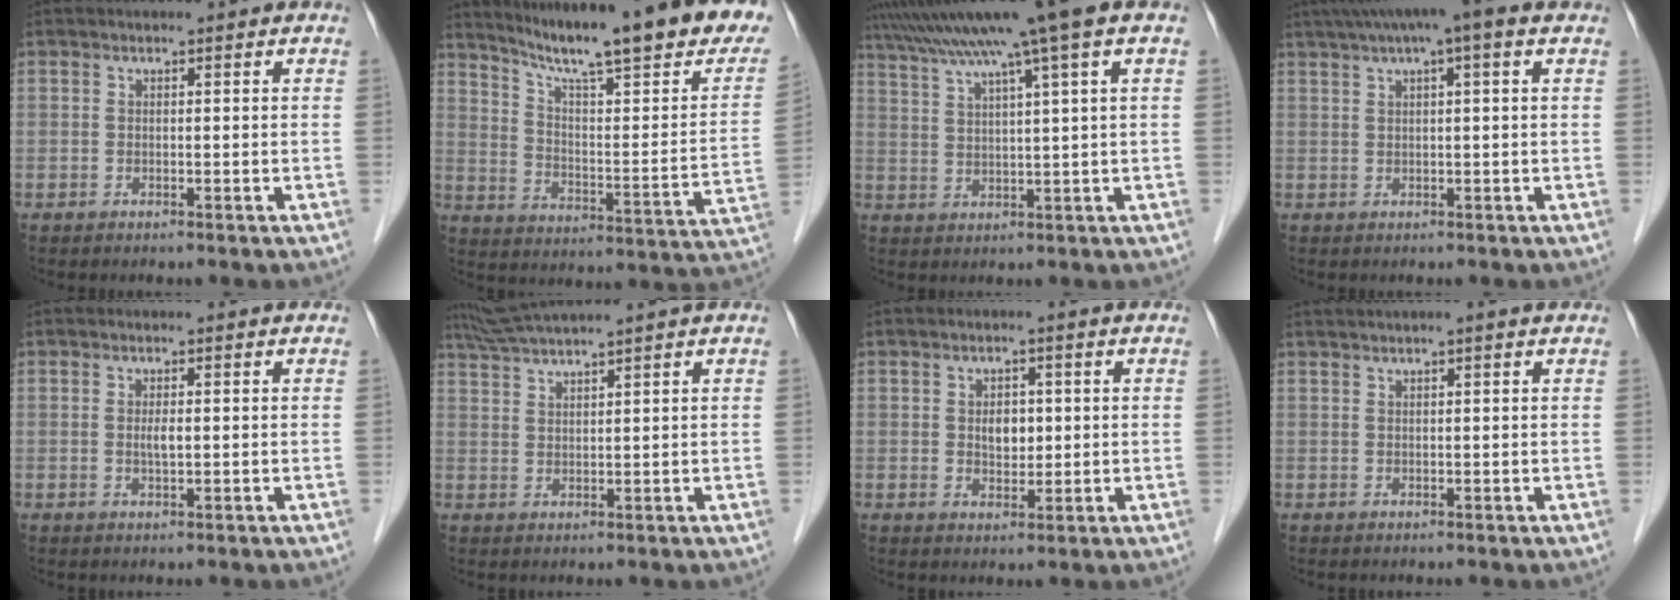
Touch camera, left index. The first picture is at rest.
{"total": 26.9, "force": [22.1, 2.2, 15.3], "torque": [-0.232, -0.054, 0.294]}
{"total": 12.3, "force": [8.8, -1.7, 8.4], "torque": [-0.142, 0.028, 0.126]}
{"total": 8.3, "force": [5.0, 1.1, 6.5], "torque": [-0.105, 0.044, 0.072]}
{"total": 1.6, "force": [0.0, 0.3, 1.5], "torque": [-0.031, 0.000, 0.002]}
{"total": 5.9, "force": [5.1, -1.5, 2.5], "torque": [-0.052, 0.021, 0.099]}
{"total": 3.3, "force": [0.4, 2.2, 2.4], "torque": [-0.038, 0.005, 0.011]}
{"total": 3.8, "force": [2.9, -0.2, 2.5], "torque": [-0.039, 0.030, 0.048]}